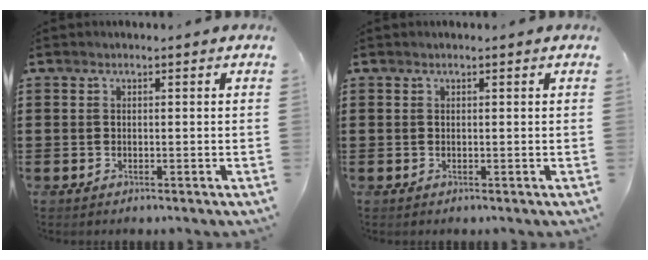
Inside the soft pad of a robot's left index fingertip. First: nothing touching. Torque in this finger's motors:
{"motor_torque": [0.18, -0.07, 0.02, -0.01]}